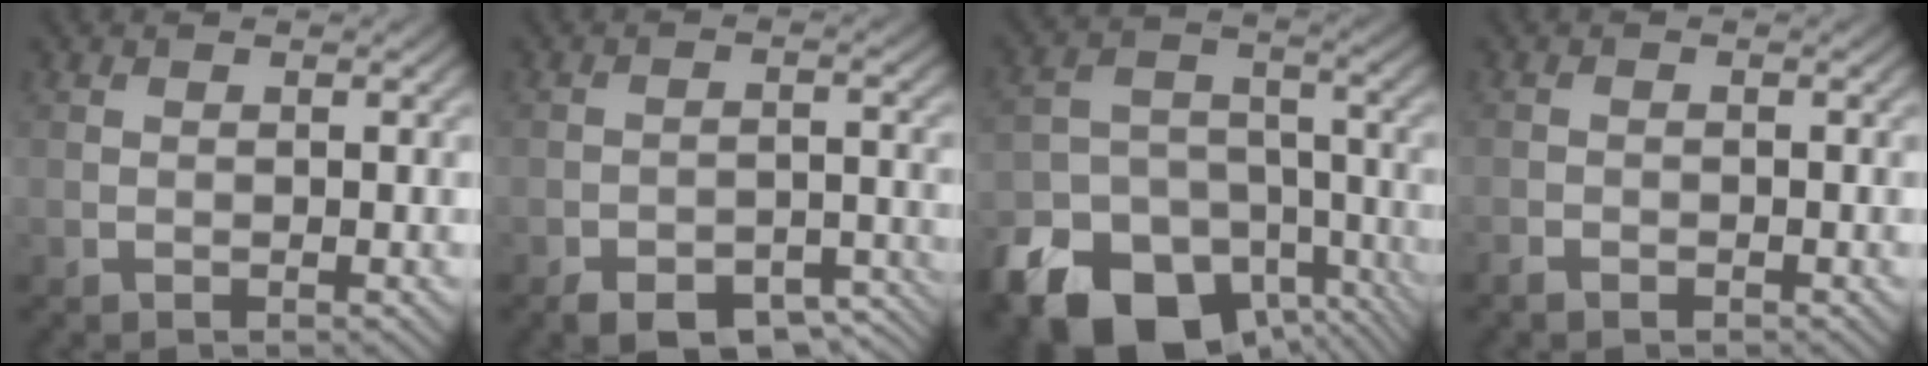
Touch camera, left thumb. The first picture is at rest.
{"total": 7.5, "force": [-5.5, 3.2, 3.8], "torque": [-0.053, -0.001, -0.082]}
{"total": 18.8, "force": [-11.7, 12.1, 8.5], "torque": [-0.199, -0.061, -0.164]}
{"total": 1.2, "force": [-1.0, 0.5, 0.4], "torque": [-0.009, -0.004, -0.022]}